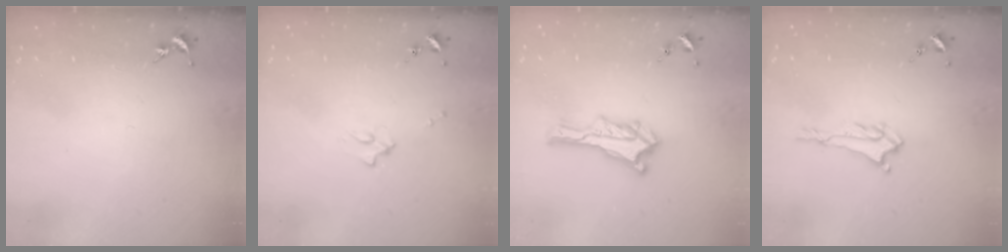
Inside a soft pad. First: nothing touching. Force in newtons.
{"total": 1.7, "press": 1.6, "slide": 0.2}
{"total": 0.6, "press": 0.5, "slide": 0.2}
{"total": 1.9, "press": 1.9, "slide": 0.4}